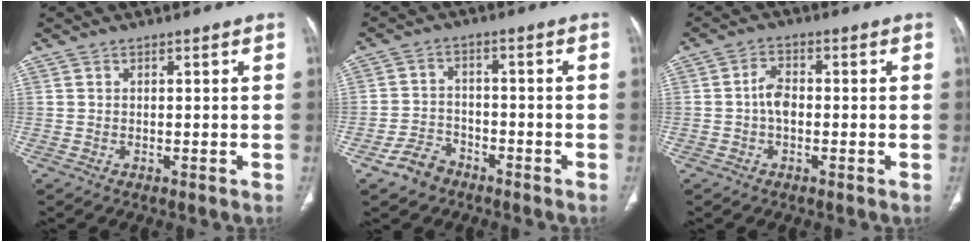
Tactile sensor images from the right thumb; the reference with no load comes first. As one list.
[{"total": 5.7, "force": [-3.9, 3.8, 1.7], "torque": [-0.025, 0.026, -0.068]}, {"total": 3.7, "force": [-0.6, 2.3, 2.8], "torque": [-0.043, 0.013, -0.018]}]